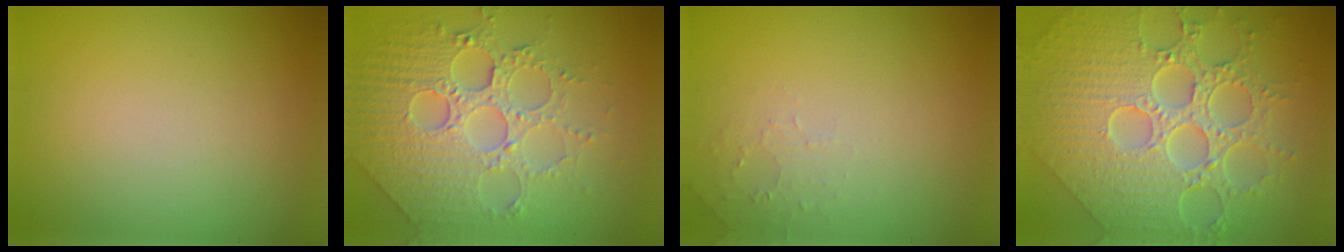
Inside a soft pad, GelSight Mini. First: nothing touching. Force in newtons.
{"total": 8.1, "press": 6.0, "slide": 5.5}
{"total": 1.3, "press": 1.2, "slide": 0.3}
{"total": 9.8, "press": 7.1, "slide": 6.8}